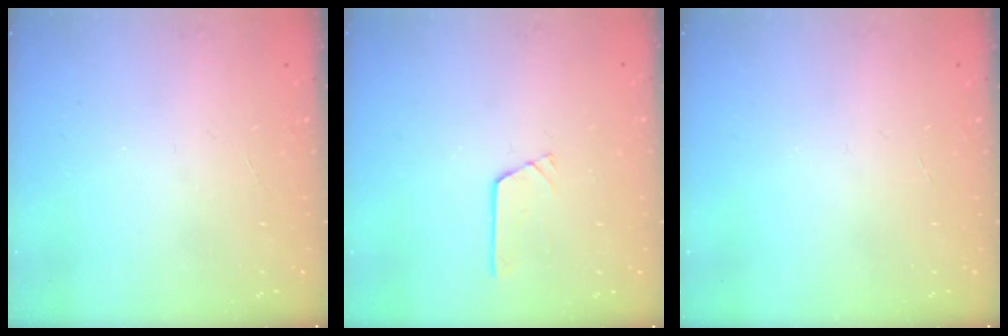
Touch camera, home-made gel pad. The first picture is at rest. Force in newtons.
{"total": 2.7, "press": 2.7, "slide": 0.3}
{"total": 0.0}